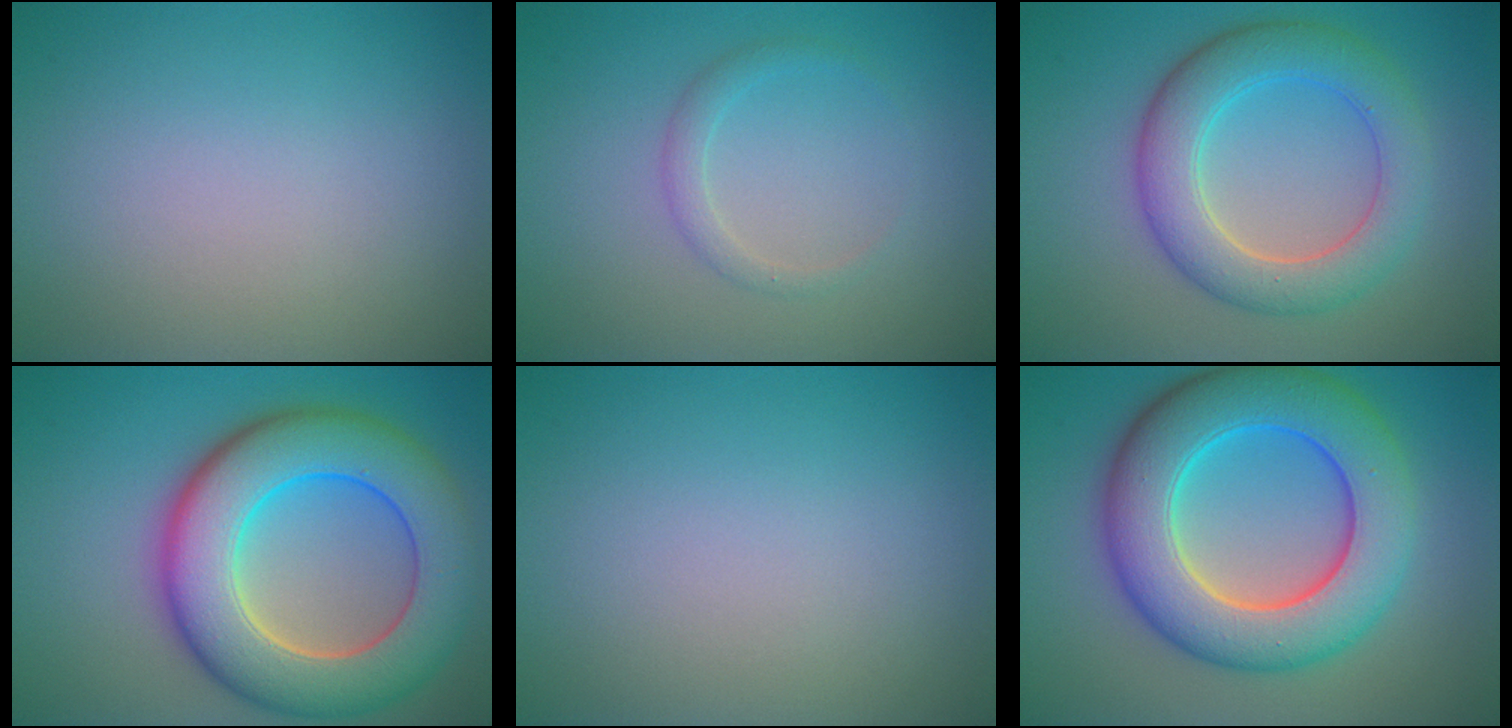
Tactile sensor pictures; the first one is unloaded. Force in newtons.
{"total": 1.4, "press": 1.4, "slide": 0.2}
{"total": 6.1, "press": 6.1, "slide": 0.4}
{"total": 11.4, "press": 11.4, "slide": 0.5}
{"total": 0.0}
{"total": 10.8, "press": 10.7, "slide": 0.4}